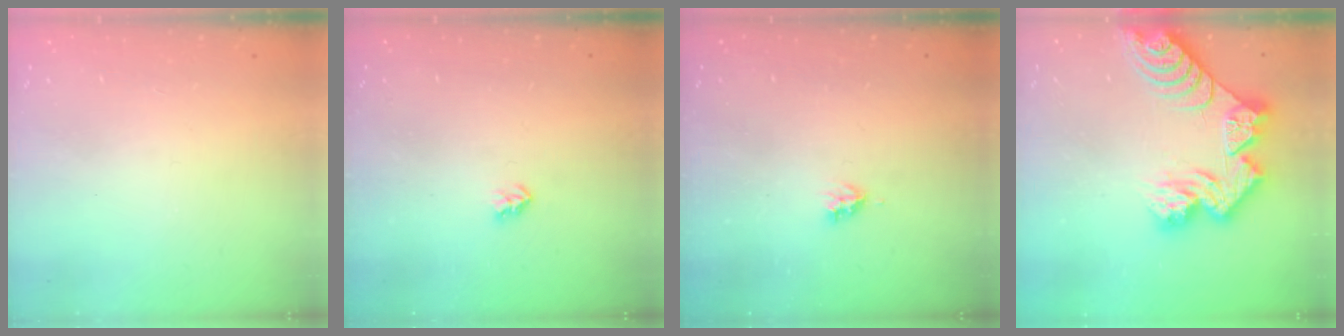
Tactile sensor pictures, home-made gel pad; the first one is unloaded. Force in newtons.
{"total": 2.6, "press": 2.6, "slide": 0.4}
{"total": 3.5, "press": 3.4, "slide": 0.5}
{"total": 15.1, "press": 15.0, "slide": 1.4}